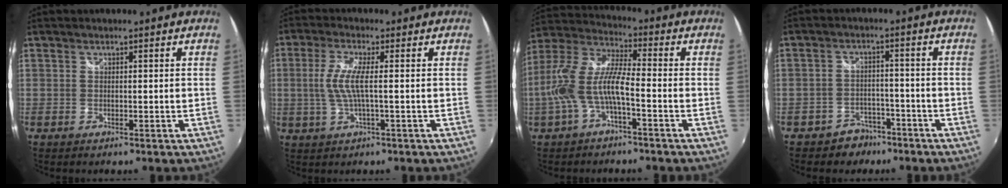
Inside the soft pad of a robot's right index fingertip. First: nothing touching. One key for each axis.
{"total": 6.1, "fx": -0.2, "fy": 0.7, "fz": 6.0, "tx": -0.127, "ty": 0.000, "tz": 0.000}
{"total": 11.5, "fx": -3.6, "fy": 2.9, "fz": 10.5, "tx": -0.228, "ty": 0.004, "tz": -0.069}
{"total": 5.9, "fx": -4.3, "fy": 4.1, "fz": 0.6, "tx": -0.024, "ty": 0.024, "tz": -0.063}